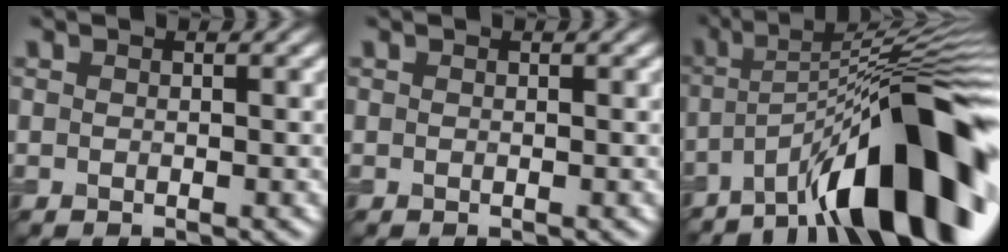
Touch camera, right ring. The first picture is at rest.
{"total": 0.0}
{"total": 14.9, "force": [-7.7, 3.5, 12.3], "torque": [-0.183, 0.018, -0.129]}